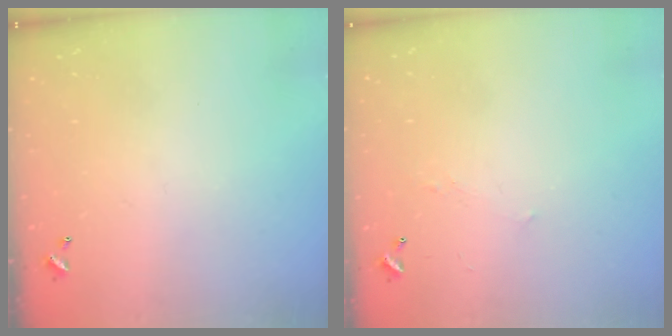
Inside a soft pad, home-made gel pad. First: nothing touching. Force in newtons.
{"total": 2.9, "press": 2.8, "slide": 0.4}